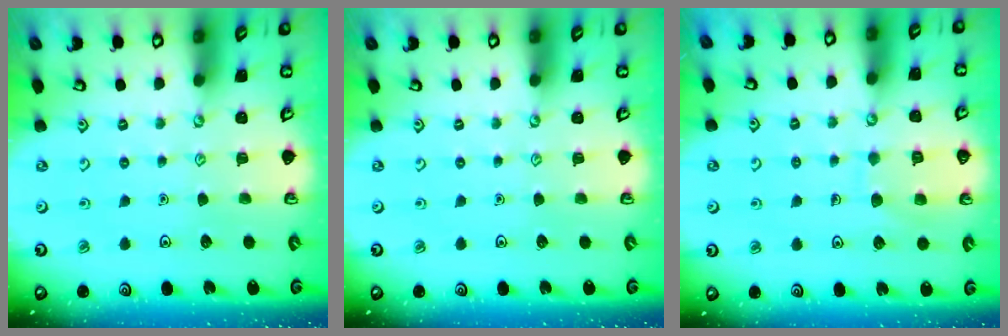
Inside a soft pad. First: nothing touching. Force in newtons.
{"total": 0.0}
{"total": 7.8, "press": 7.7, "slide": 0.6}